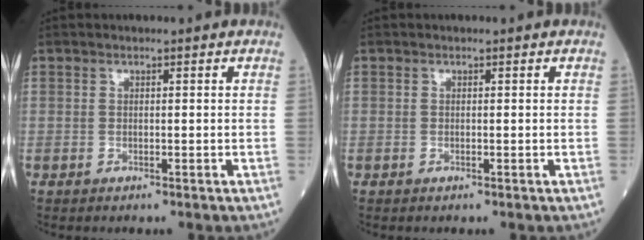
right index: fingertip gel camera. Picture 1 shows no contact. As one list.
[{"total": 0.0}]